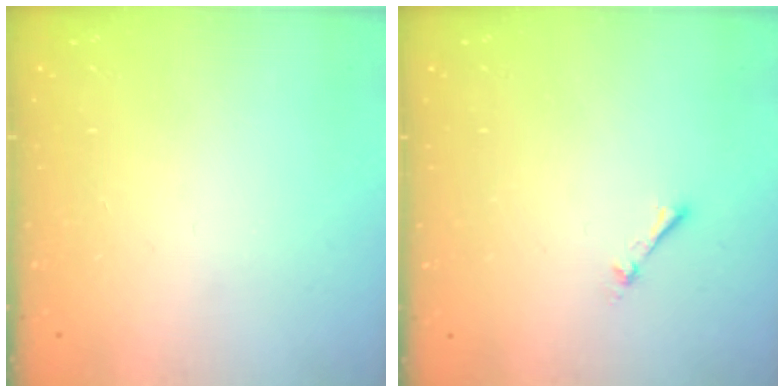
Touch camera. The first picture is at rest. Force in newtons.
{"total": 1.7, "press": 1.7, "slide": 0.2}